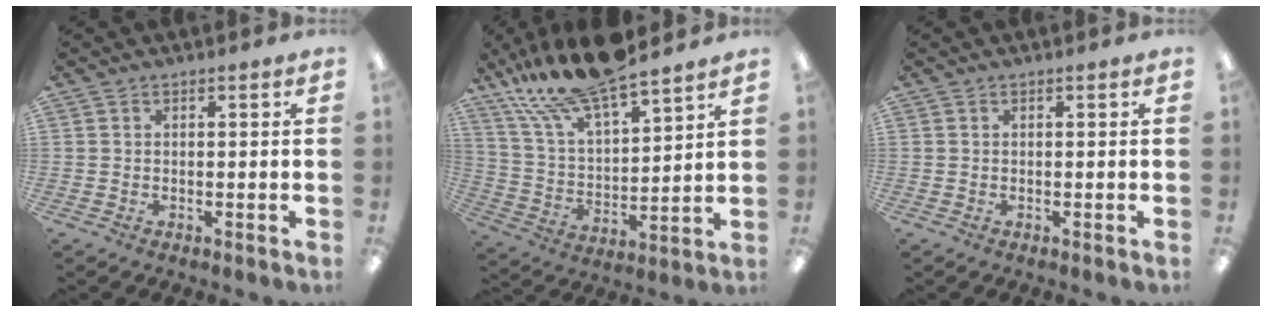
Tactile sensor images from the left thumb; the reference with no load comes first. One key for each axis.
{"total": 18.2, "fx": 15.4, "fy": 4.8, "fz": 8.4, "tx": -0.183, "ty": -0.085, "tz": 0.276}
{"total": 0.0}